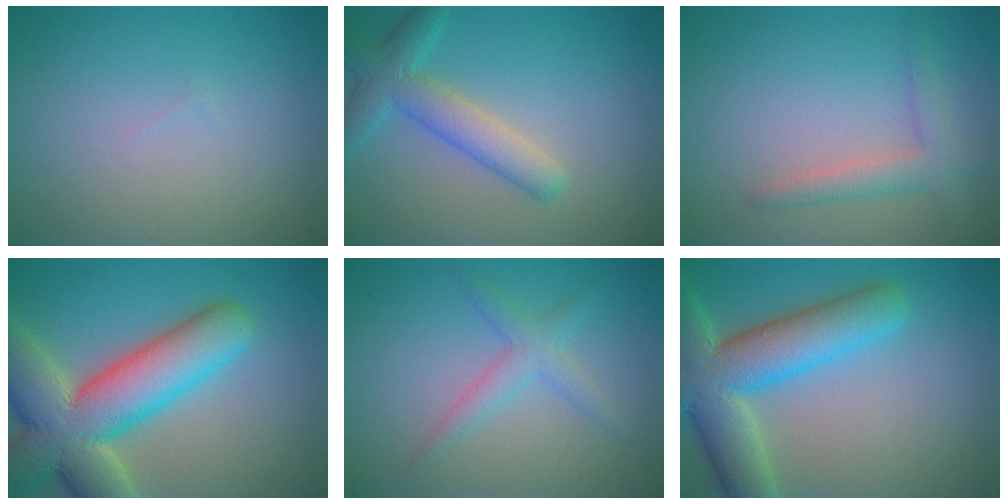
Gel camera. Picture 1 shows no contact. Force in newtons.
{"total": 4.2, "press": 4.2, "slide": 0.1}
{"total": 2.5, "press": 2.5, "slide": 0.1}
{"total": 12.3, "press": 12.2, "slide": 1.0}
{"total": 2.3, "press": 2.3, "slide": 0.2}
{"total": 9.6, "press": 9.6, "slide": 0.6}